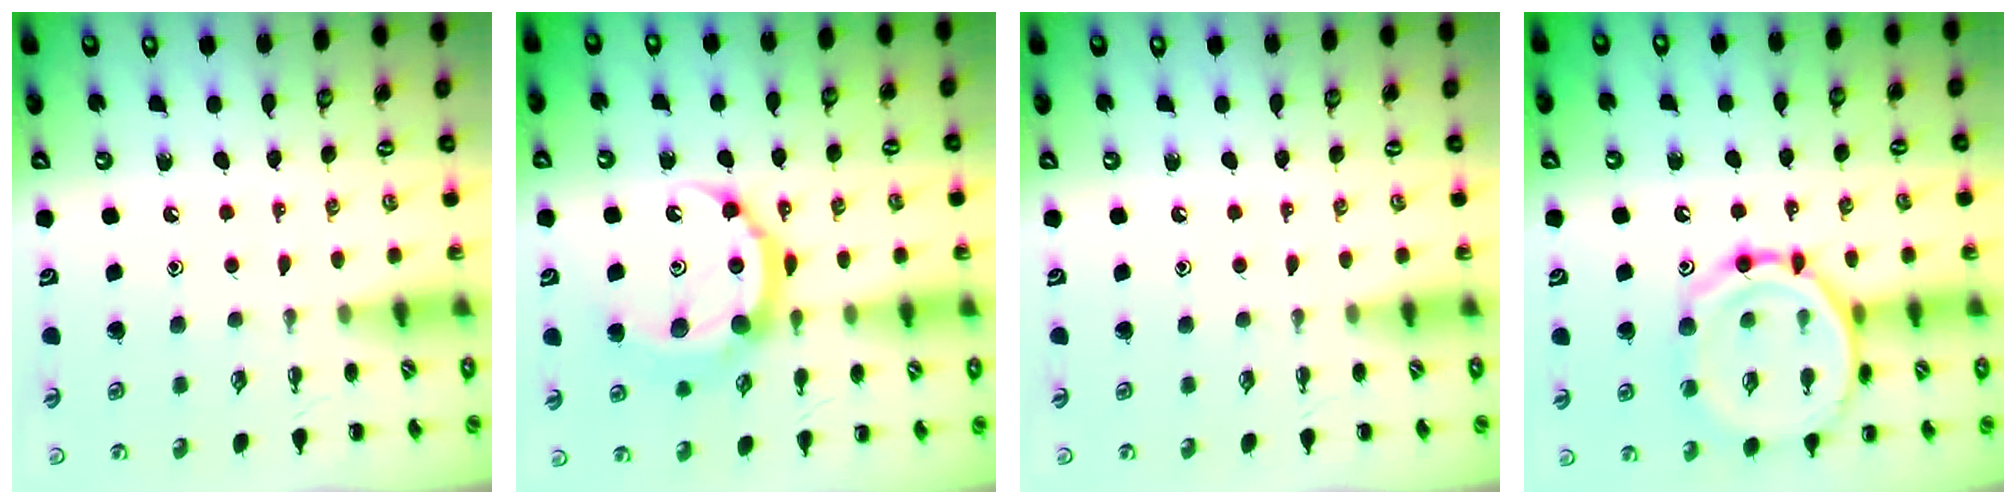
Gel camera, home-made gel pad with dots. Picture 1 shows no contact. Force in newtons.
{"total": 12.8, "press": 12.7, "slide": 0.8}
{"total": 0.0}
{"total": 16.6, "press": 16.5, "slide": 1.5}